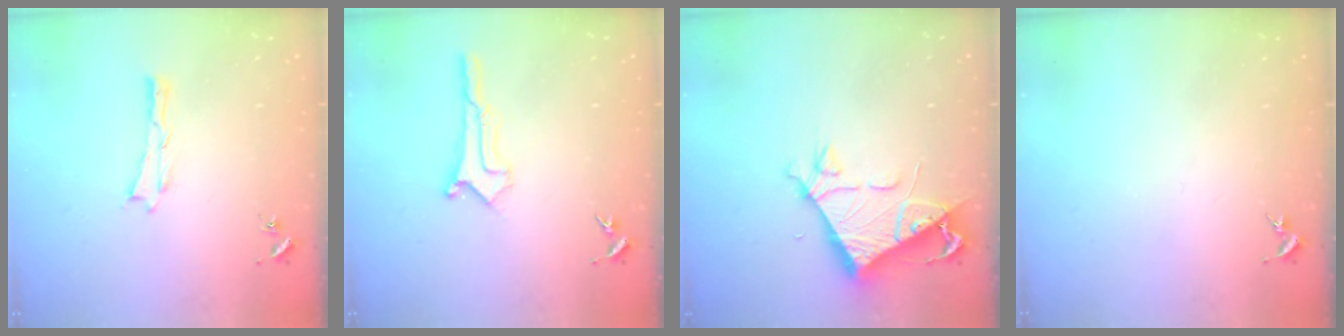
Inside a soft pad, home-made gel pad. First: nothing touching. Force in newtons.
{"total": 0.9, "press": 0.9, "slide": 0.1}
{"total": 7.4, "press": 7.4, "slide": 0.7}
{"total": 0.0}